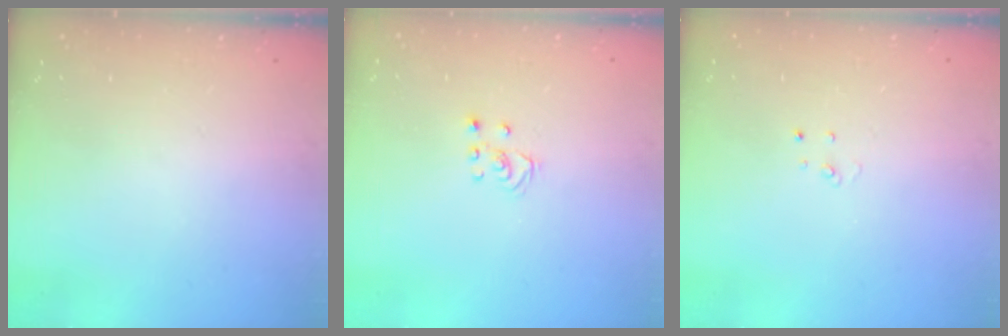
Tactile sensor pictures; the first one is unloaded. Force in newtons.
{"total": 2.5, "press": 2.5, "slide": 0.2}
{"total": 2.6, "press": 2.6, "slide": 0.2}